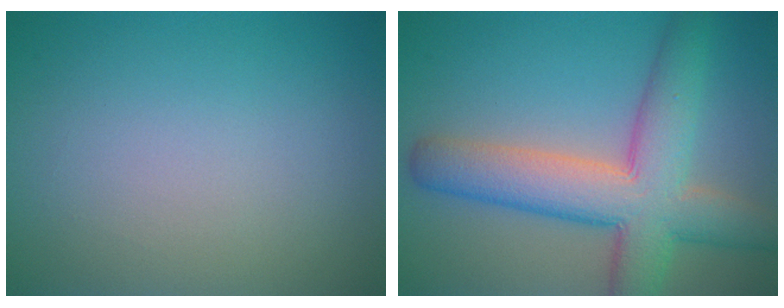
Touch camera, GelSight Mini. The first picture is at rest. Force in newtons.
{"total": 8.9, "press": 8.9, "slide": 0.3}